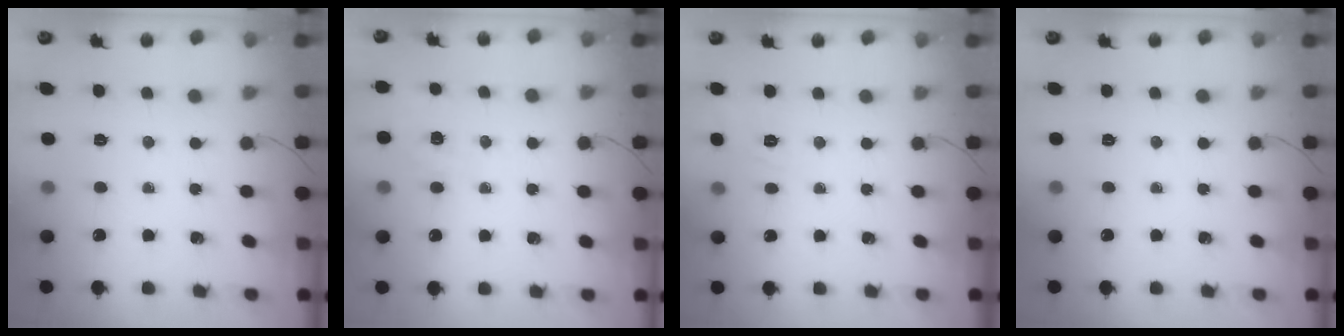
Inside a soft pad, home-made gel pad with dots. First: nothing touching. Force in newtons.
{"total": 1.4, "press": 0.4, "slide": 1.4}
{"total": 8.4, "press": 8.2, "slide": 2.0}
{"total": 0.0}